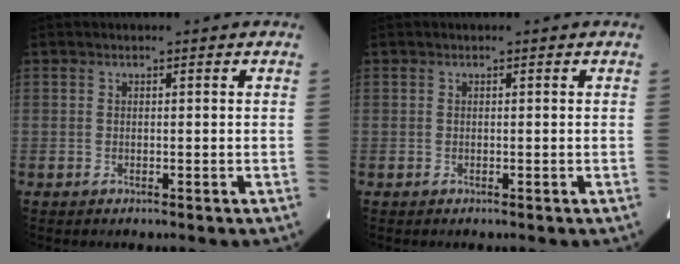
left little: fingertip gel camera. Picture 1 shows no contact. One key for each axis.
{"total": 0.0}